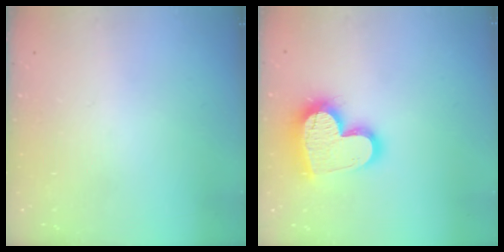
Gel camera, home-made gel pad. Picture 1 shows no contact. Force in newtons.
{"total": 18.1, "press": 18.0, "slide": 1.5}